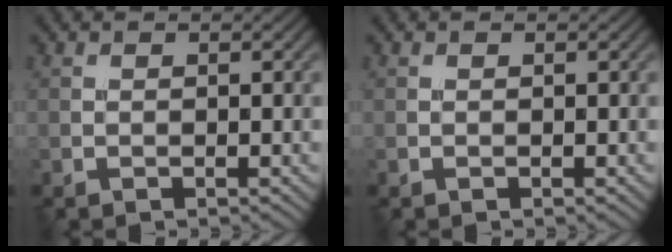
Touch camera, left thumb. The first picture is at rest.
{"total": 0.0}